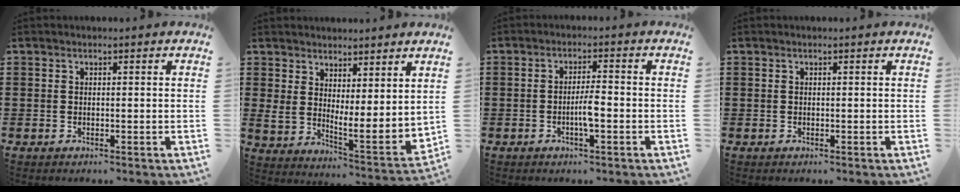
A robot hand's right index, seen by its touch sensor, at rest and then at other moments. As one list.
[{"total": 3.9, "force": [3.6, 1.0, 1.2], "torque": [-0.047, -0.036, 0.065]}, {"total": 3.5, "force": [-1.0, 0.6, 3.3], "torque": [-0.066, 0.000, -0.022]}, {"total": 0.0}]